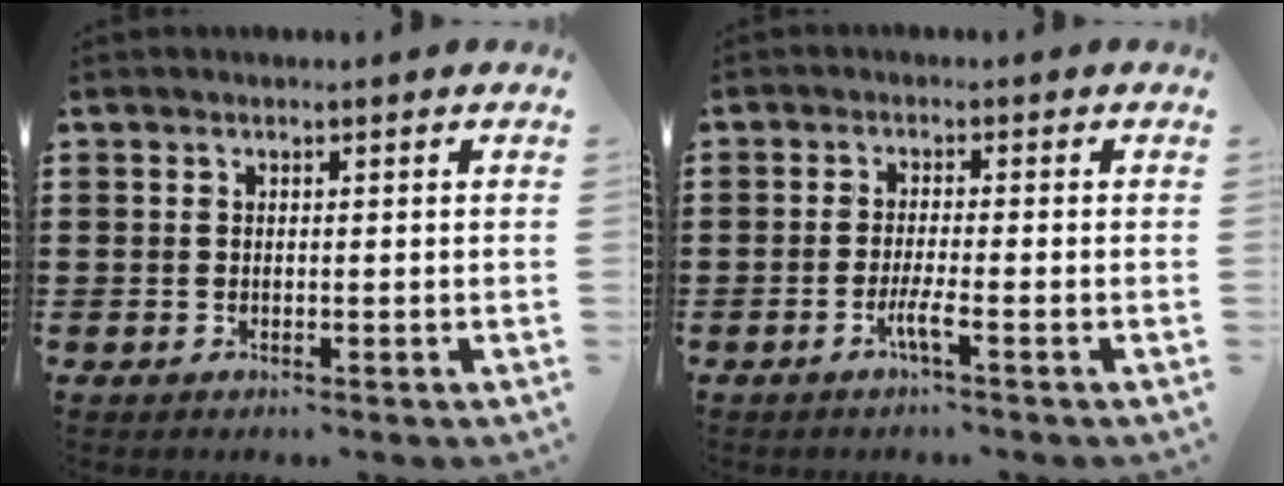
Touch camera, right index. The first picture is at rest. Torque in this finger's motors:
{"motor_torque": [1.07, 1.06, 0.11, 0.07]}